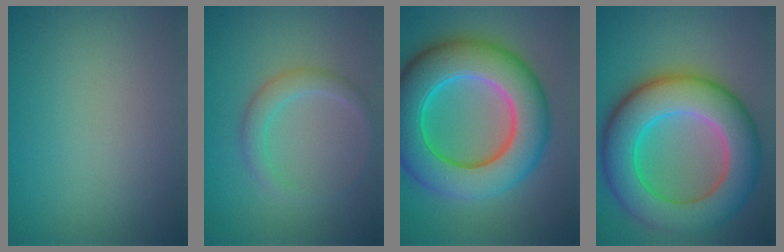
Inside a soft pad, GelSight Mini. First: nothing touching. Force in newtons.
{"total": 2.1, "press": 2.1, "slide": 0.1}
{"total": 12.0, "press": 12.0, "slide": 0.5}
{"total": 11.3, "press": 11.3, "slide": 0.3}